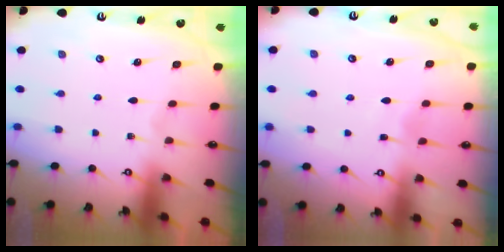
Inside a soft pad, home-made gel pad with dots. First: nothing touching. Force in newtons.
{"total": 4.3, "press": 4.3, "slide": 0.5}